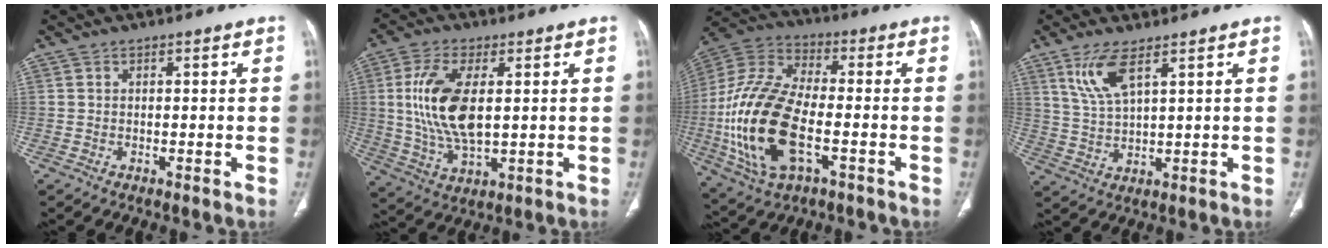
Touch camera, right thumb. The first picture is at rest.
{"total": 14.0, "force": [1.7, 6.6, 12.1], "torque": [-0.251, -0.009, 0.039]}
{"total": 22.6, "force": [-5.1, 11.3, 18.8], "torque": [-0.406, 0.015, -0.089]}
{"total": 7.2, "force": [4.0, 2.0, 5.6], "torque": [-0.123, -0.017, 0.093]}